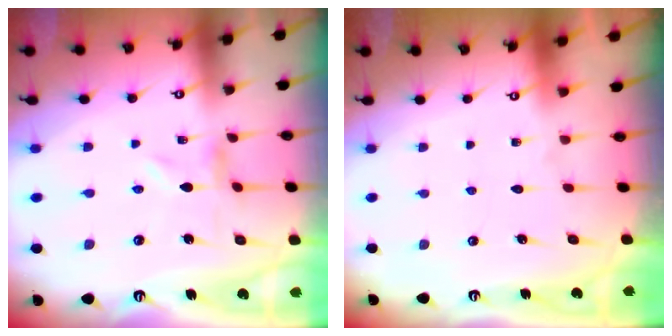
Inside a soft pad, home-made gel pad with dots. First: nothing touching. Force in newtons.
{"total": 1.6, "press": 1.6, "slide": 0.1}